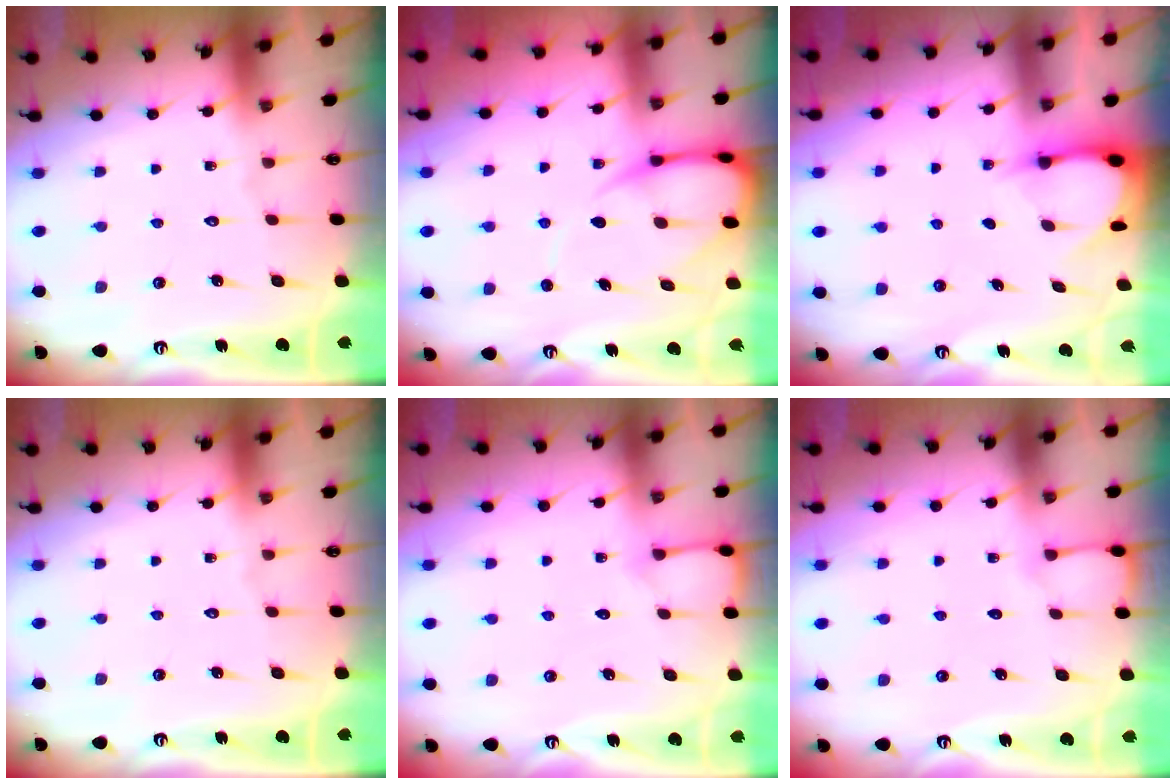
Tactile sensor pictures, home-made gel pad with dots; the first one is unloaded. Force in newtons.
{"total": 8.1, "press": 8.0, "slide": 0.9}
{"total": 3.1, "press": 3.1, "slide": 0.3}
{"total": 0.0}
{"total": 5.7, "press": 5.6, "slide": 0.5}
{"total": 3.1, "press": 3.1, "slide": 0.4}